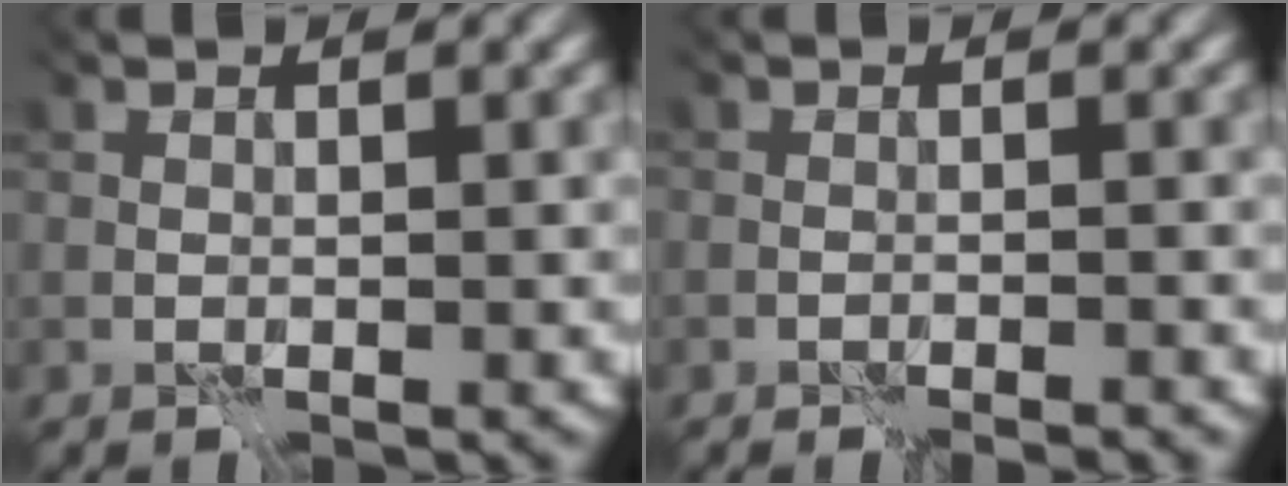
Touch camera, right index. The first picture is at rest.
{"total": 1.3, "force": [-1.2, 0.2, 0.5], "torque": [0.004, 0.001, -0.015]}